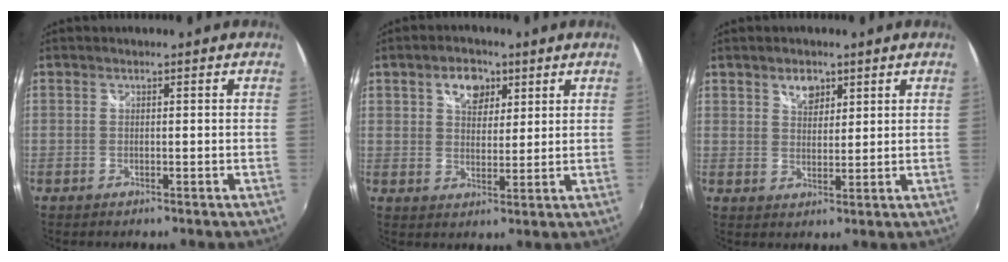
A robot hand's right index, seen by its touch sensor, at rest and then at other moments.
{"total": 6.6, "force": [3.3, 4.4, 3.6], "torque": [-0.052, 0.018, 0.057]}
{"total": 4.1, "force": [2.5, 2.6, 1.9], "torque": [-0.022, 0.006, 0.044]}